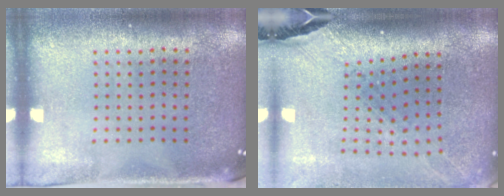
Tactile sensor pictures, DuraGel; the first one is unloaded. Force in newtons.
{"total": 1.8, "press": 1.6, "slide": 0.9}